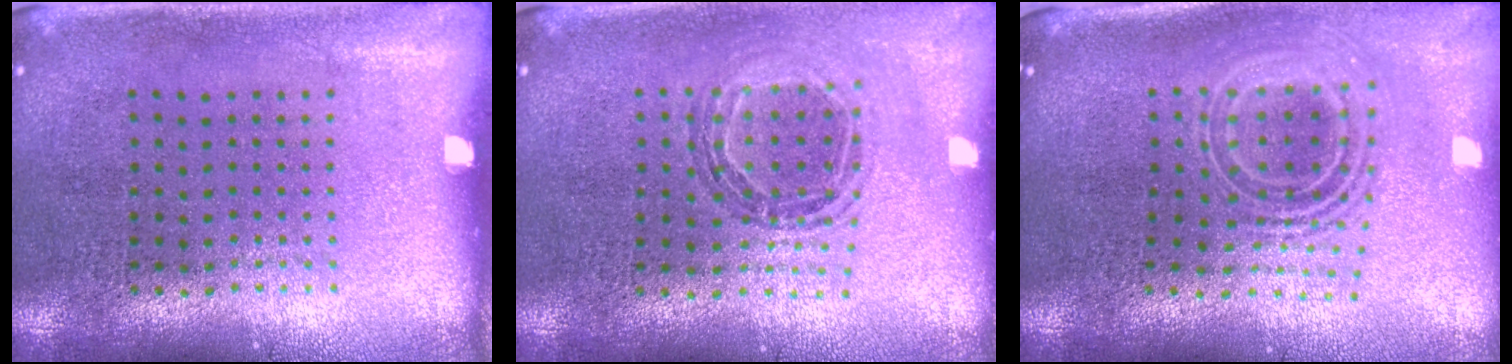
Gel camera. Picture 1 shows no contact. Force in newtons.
{"total": 0.5, "press": 0.5, "slide": 0.0}
{"total": 2.3, "press": 1.7, "slide": 1.6}